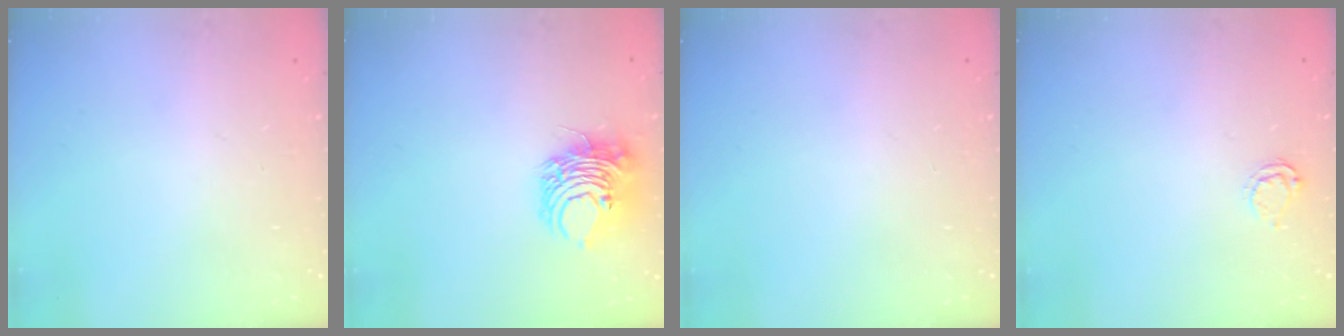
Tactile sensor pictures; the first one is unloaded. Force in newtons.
{"total": 8.4, "press": 8.3, "slide": 1.3}
{"total": 0.0}
{"total": 4.4, "press": 4.4, "slide": 0.3}